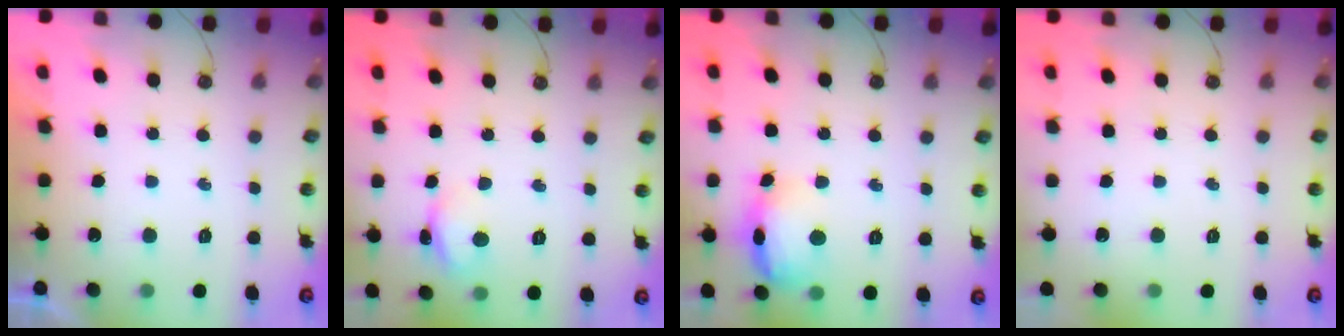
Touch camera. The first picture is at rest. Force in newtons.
{"total": 3.8, "press": 3.8, "slide": 0.3}
{"total": 14.2, "press": 14.1, "slide": 1.6}
{"total": 0.0}